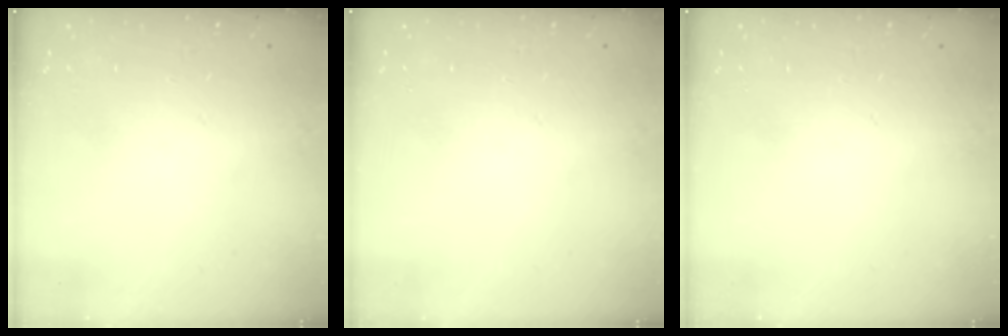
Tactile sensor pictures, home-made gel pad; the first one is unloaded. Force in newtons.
{"total": 0.0}
{"total": 0.0}